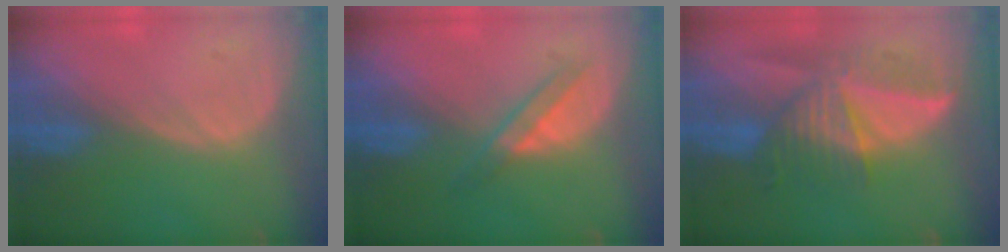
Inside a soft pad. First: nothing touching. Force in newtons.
{"total": 3.1, "press": 3.1, "slide": 0.3}
{"total": 8.0, "press": 7.7, "slide": 2.3}